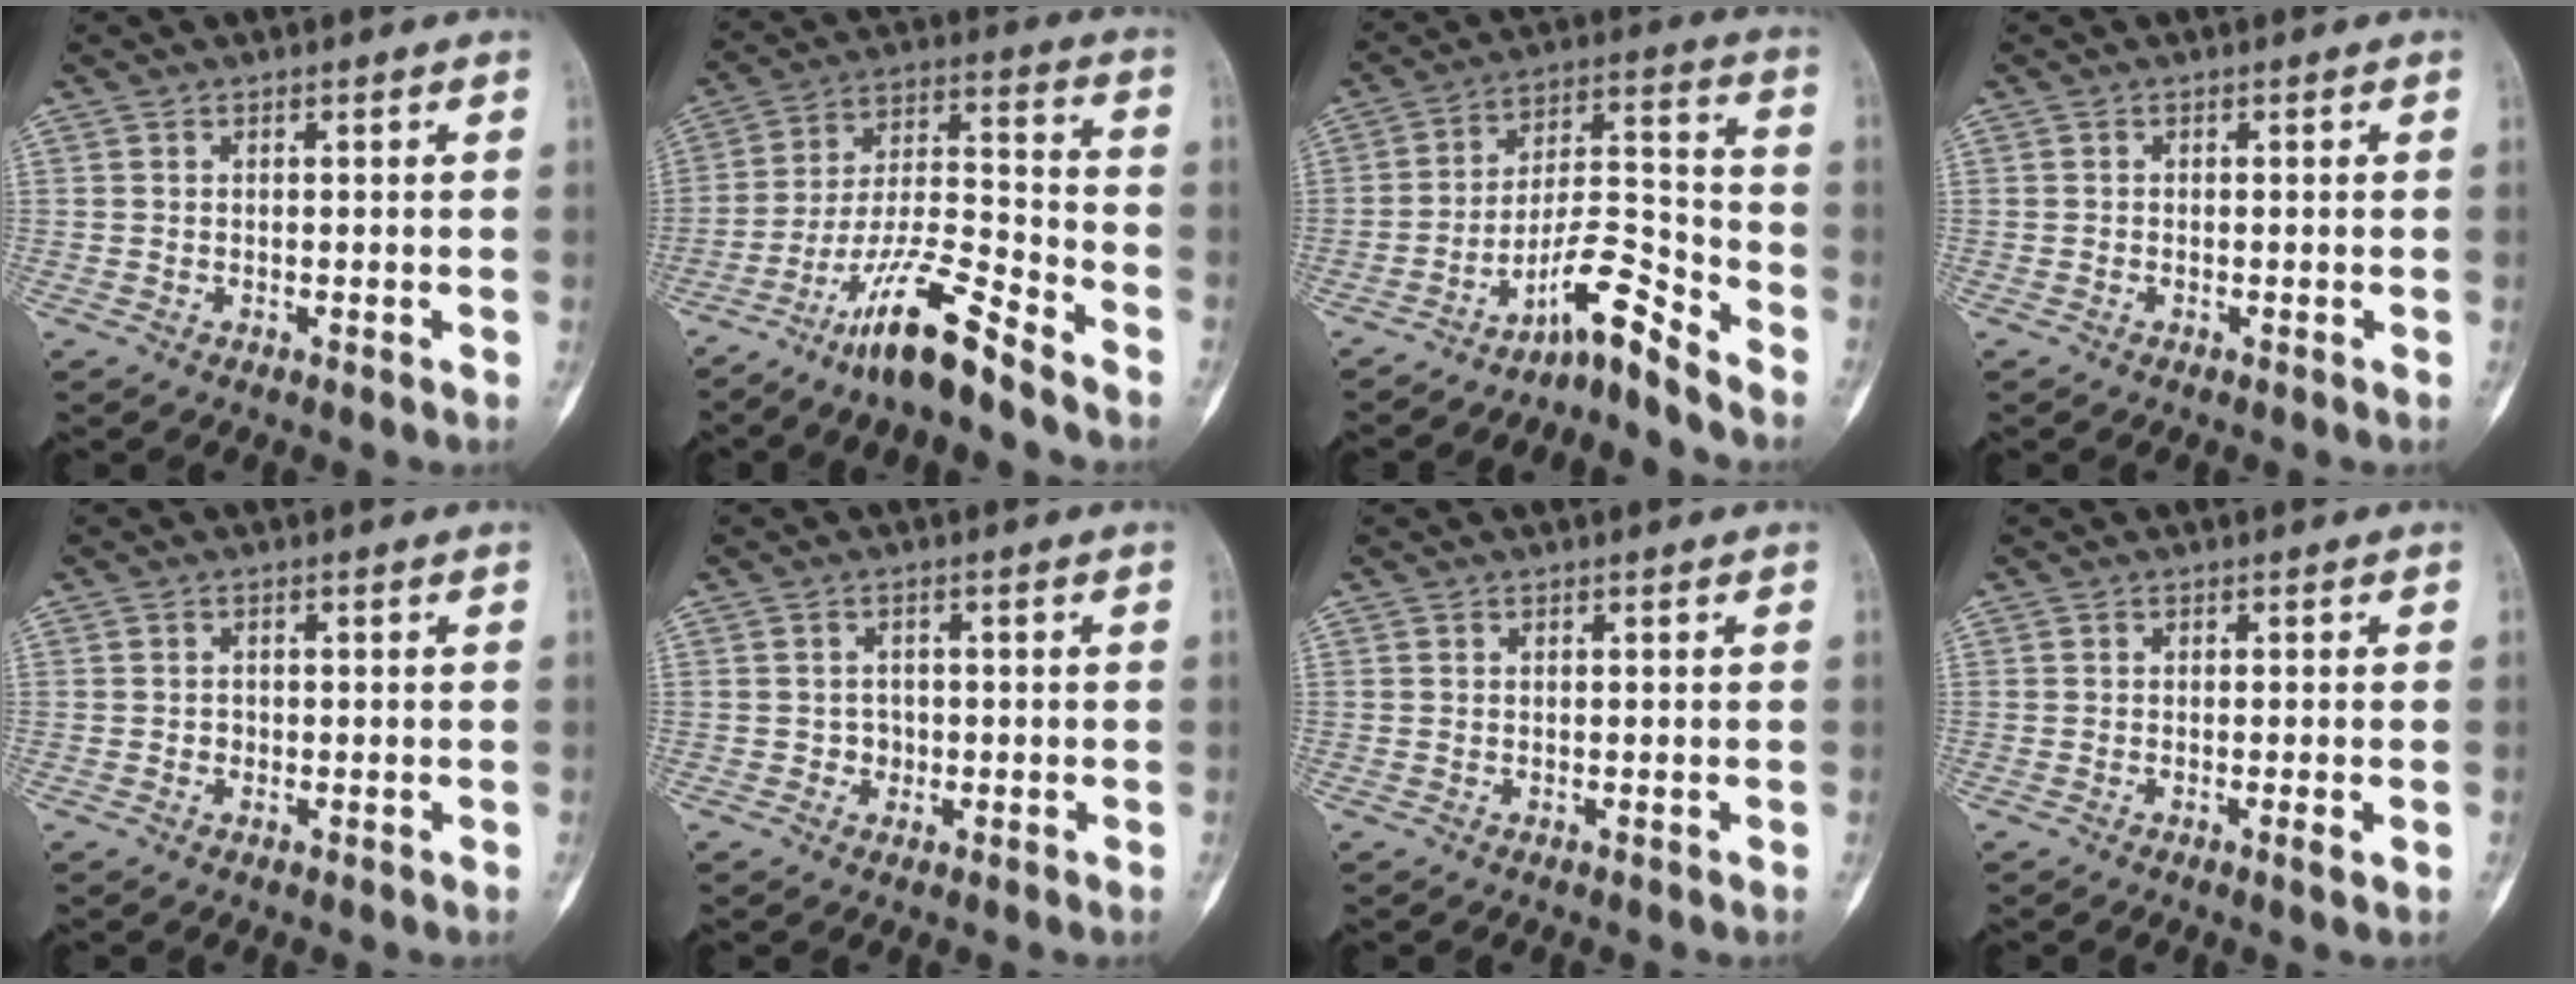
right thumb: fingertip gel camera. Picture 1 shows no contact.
{"total": 14.7, "force": [-10.8, 2.3, 9.8], "torque": [-0.183, 0.076, -0.196]}
{"total": 9.3, "force": [-7.6, 1.3, 5.1], "torque": [-0.087, 0.102, -0.134]}
{"total": 0.0}
{"total": 1.0, "force": [-0.2, 0.9, 0.3], "torque": [0.000, 0.004, -0.005]}
{"total": 2.0, "force": [-0.5, 1.9, 0.6], "torque": [0.006, 0.008, -0.010]}
{"total": 0.0}
{"total": 1.5, "force": [-0.5, 0.1, 1.5], "torque": [-0.021, -0.003, -0.007]}